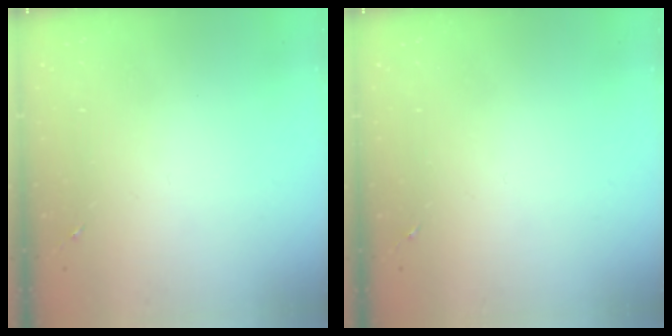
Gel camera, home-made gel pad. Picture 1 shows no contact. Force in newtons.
{"total": 0.0}